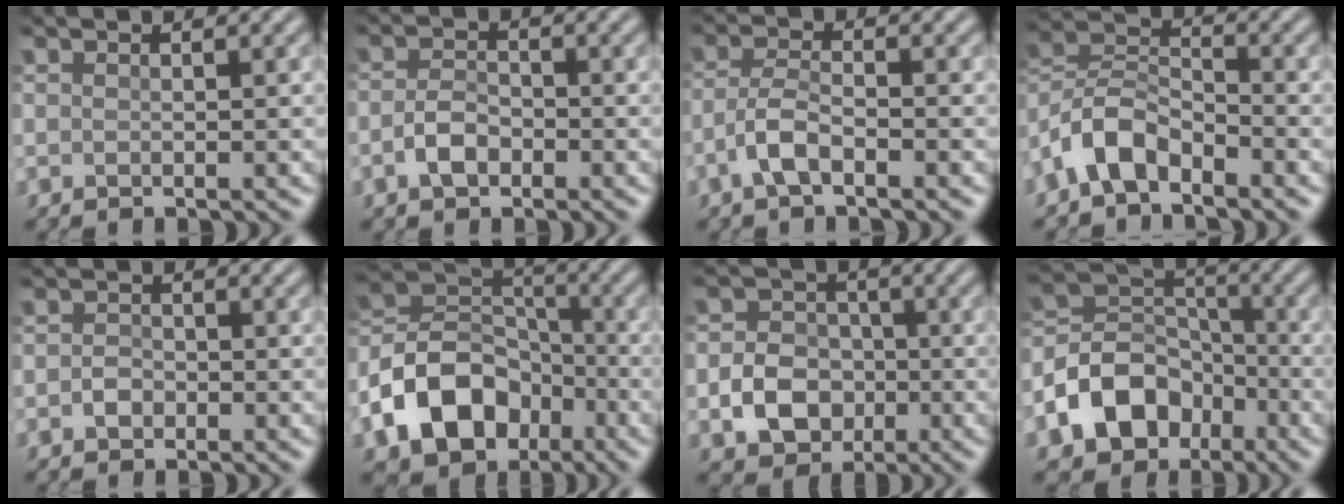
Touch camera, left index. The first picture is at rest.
{"total": 2.5, "force": [-1.0, 1.5, 1.7], "torque": [-0.034, 0.003, -0.025]}
{"total": 3.0, "force": [-1.5, 1.1, 2.3], "torque": [-0.052, 0.005, -0.039]}
{"total": 5.2, "force": [-3.4, 2.7, 2.9], "torque": [-0.059, 0.010, -0.080]}
{"total": 1.3, "force": [-0.5, 1.1, 0.6], "torque": [-0.009, 0.000, -0.012]}
{"total": 9.9, "force": [-4.5, 7.1, 5.2], "torque": [-0.095, 0.002, -0.096]}
{"total": 4.9, "force": [-1.4, 4.0, 2.4], "torque": [-0.036, 0.001, -0.027]}
{"total": 8.5, "force": [-4.1, 6.2, 4.1], "torque": [-0.070, 0.003, -0.088]}